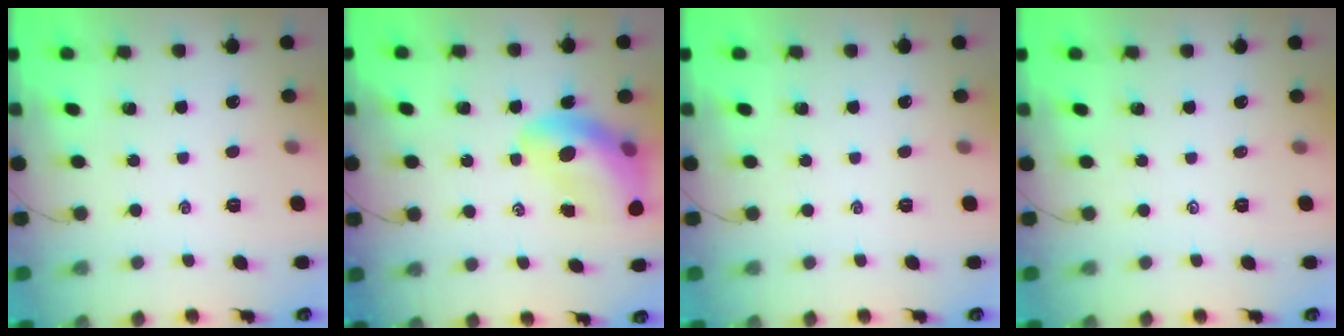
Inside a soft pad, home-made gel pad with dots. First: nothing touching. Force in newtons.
{"total": 13.1, "press": 12.7, "slide": 3.5}
{"total": 0.0}
{"total": 0.0}